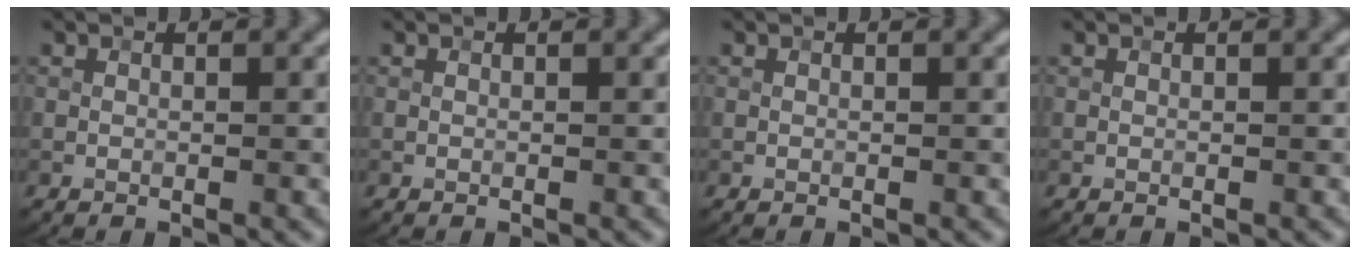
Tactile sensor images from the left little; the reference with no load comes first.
{"total": 0.0}
{"total": 0.0}
{"total": 0.0}